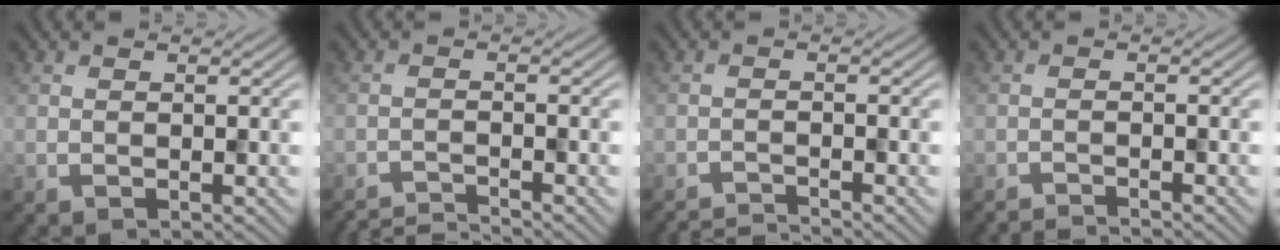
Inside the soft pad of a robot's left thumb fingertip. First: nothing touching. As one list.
[{"total": 3.8, "force": [-3.6, 0.2, 1.2], "torque": [-0.020, 0.003, -0.071]}, {"total": 3.1, "force": [-3.0, 0.1, 1.0], "torque": [-0.016, 0.003, -0.060]}, {"total": 2.0, "force": [-1.9, 0.0, 0.5], "torque": [-0.005, 0.001, -0.040]}]